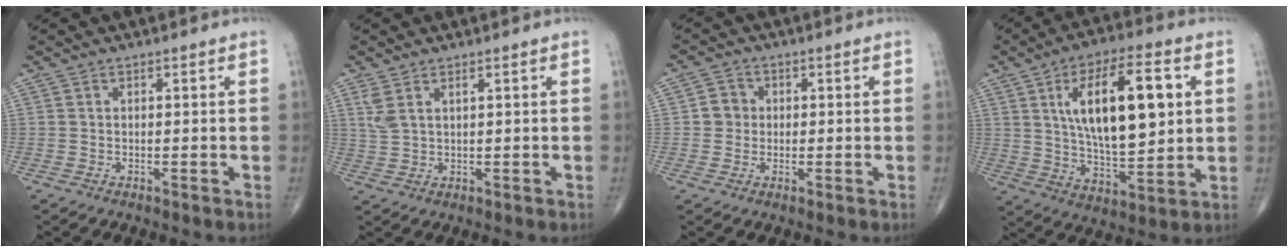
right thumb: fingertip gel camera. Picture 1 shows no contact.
{"total": 3.4, "force": [1.8, 1.2, 2.6], "torque": [-0.062, 0.001, 0.045]}
{"total": 3.5, "force": [0.1, 3.3, 1.1], "torque": [0.002, 0.007, -0.004]}
{"total": 19.3, "force": [4.6, 7.9, 17.0], "torque": [-0.261, -0.010, 0.080]}